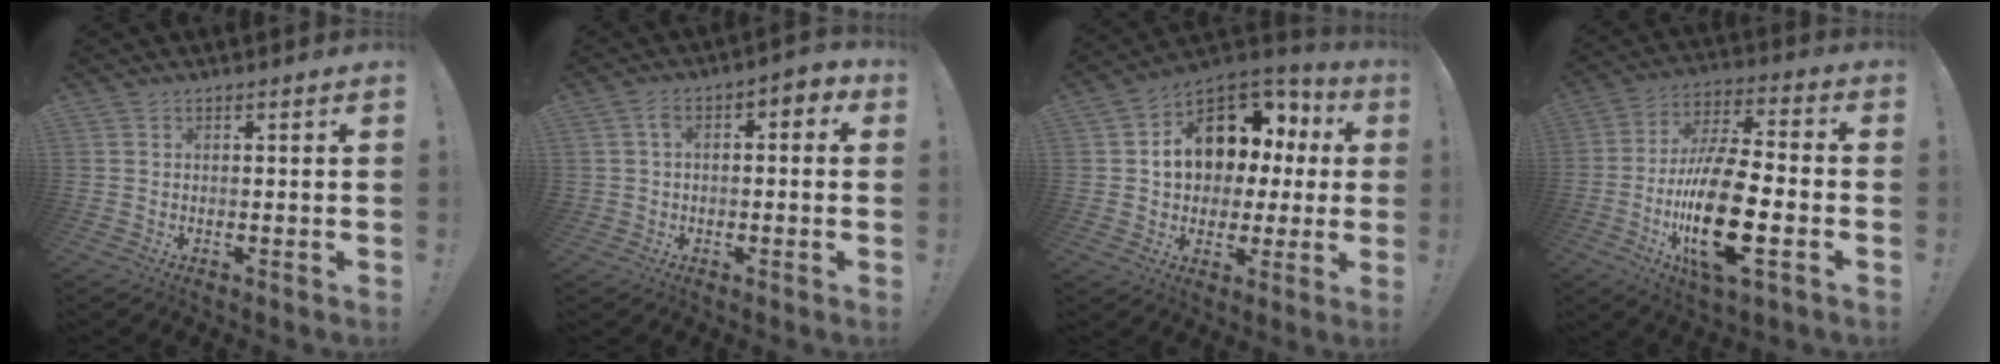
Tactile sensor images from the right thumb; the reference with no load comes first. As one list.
[{"total": 4.4, "force": [-0.5, 2.9, 3.3], "torque": [-0.051, 0.014, -0.010]}, {"total": 14.0, "force": [4.5, 10.8, 7.6], "torque": [-0.114, -0.028, 0.097]}, {"total": 22.2, "force": [-6.2, 8.2, 19.7], "torque": [-0.372, 0.019, -0.101]}]